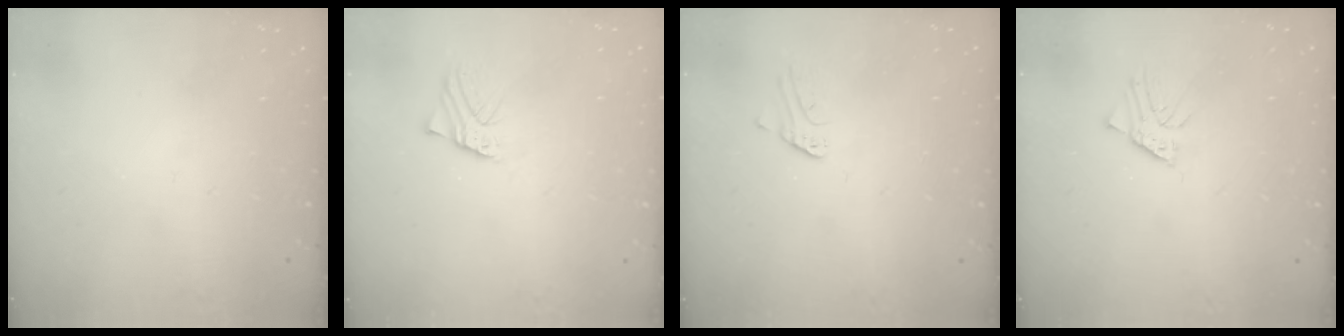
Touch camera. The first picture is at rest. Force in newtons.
{"total": 1.5, "press": 1.5, "slide": 0.0}
{"total": 2.1, "press": 2.1, "slide": 0.2}
{"total": 2.4, "press": 2.4, "slide": 0.2}